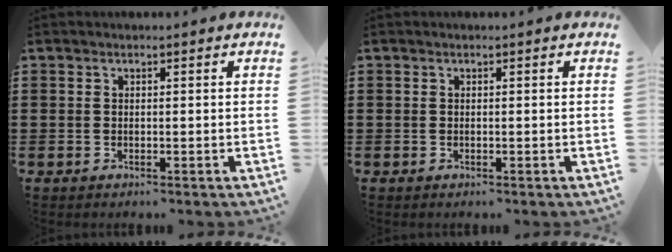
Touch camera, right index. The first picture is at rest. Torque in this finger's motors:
{"motor_torque": [0.05, 0.59, 0.03, 0.01]}